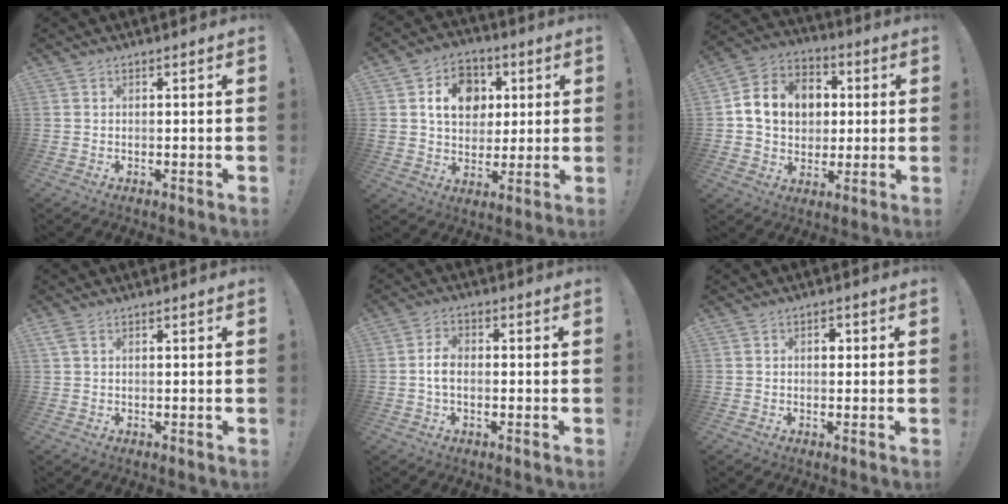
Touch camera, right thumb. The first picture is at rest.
{"total": 13.5, "force": [4.1, 10.8, 6.9], "torque": [-0.100, -0.004, 0.081]}
{"total": 14.5, "force": [2.6, 12.2, 7.4], "torque": [-0.110, 0.000, 0.057]}
{"total": 1.7, "force": [0.8, 0.8, 1.3], "torque": [-0.033, 0.006, 0.016]}
{"total": 4.9, "force": [-0.6, 2.9, 3.9], "torque": [-0.069, 0.009, -0.011]}
{"total": 2.4, "force": [0.1, 1.7, 1.6], "torque": [-0.008, -0.001, -0.005]}